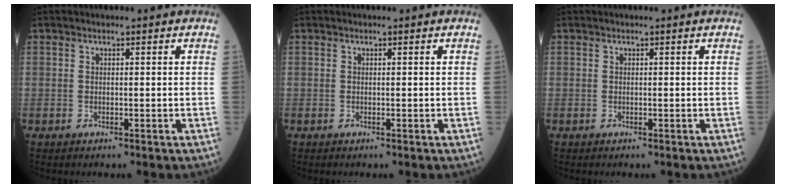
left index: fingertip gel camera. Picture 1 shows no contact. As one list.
[{"total": 0.0}, {"total": 0.0}]